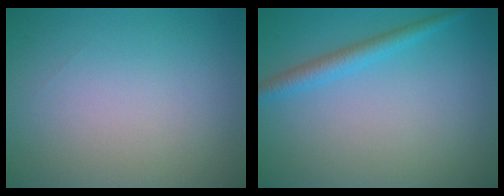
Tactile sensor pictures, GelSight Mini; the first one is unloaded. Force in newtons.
{"total": 2.2, "press": 2.2, "slide": 0.1}